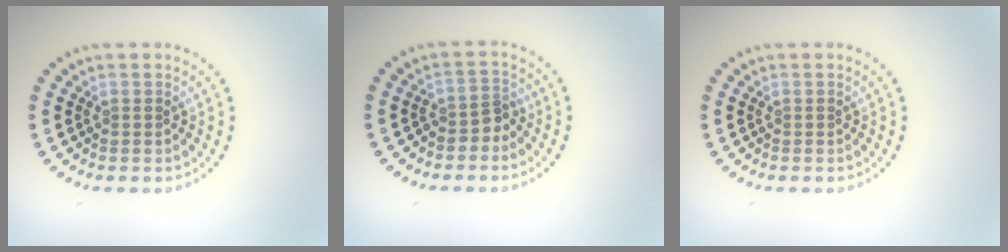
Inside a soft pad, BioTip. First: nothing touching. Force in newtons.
{"total": 2.0, "press": 1.5, "slide": 1.4}
{"total": 0.0}